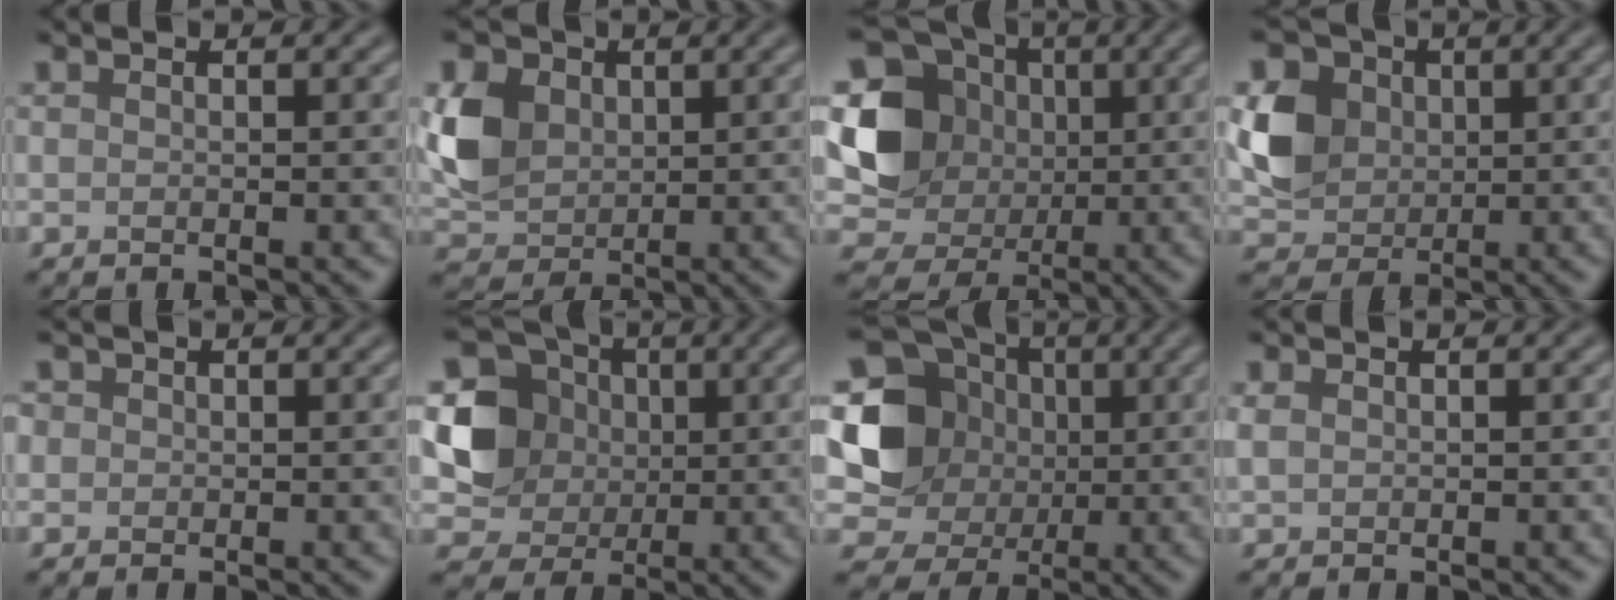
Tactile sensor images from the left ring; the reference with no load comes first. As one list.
[{"total": 5.3, "force": [1.2, 4.2, 2.9], "torque": [-0.069, 0.003, 0.022]}, {"total": 8.5, "force": [1.1, 7.6, 3.6], "torque": [-0.070, 0.000, 0.006]}, {"total": 5.2, "force": [0.9, 4.4, 2.5], "torque": [-0.056, 0.004, 0.015]}, {"total": 1.3, "force": [0.4, 1.2, 0.3], "torque": [0.000, 0.004, -0.005]}, {"total": 6.1, "force": [0.8, 5.5, 2.4], "torque": [-0.050, -0.001, 0.011]}, {"total": 10.9, "force": [1.3, 10.0, 4.2], "torque": [-0.107, 0.023, 0.001]}, {"total": 0.9, "force": [0.3, 0.7, 0.5], "torque": [-0.011, 0.000, 0.006]}]